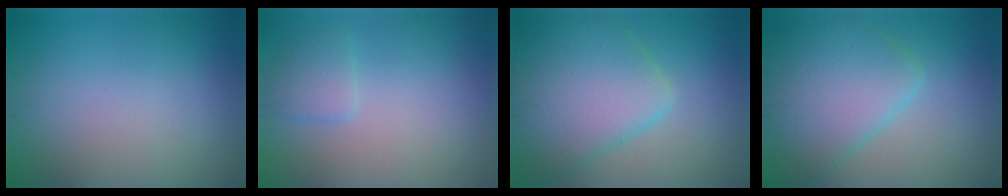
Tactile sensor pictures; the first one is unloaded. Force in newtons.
{"total": 1.6, "press": 1.6, "slide": 0.1}
{"total": 8.1, "press": 8.1, "slide": 0.3}
{"total": 6.9, "press": 6.9, "slide": 0.2}